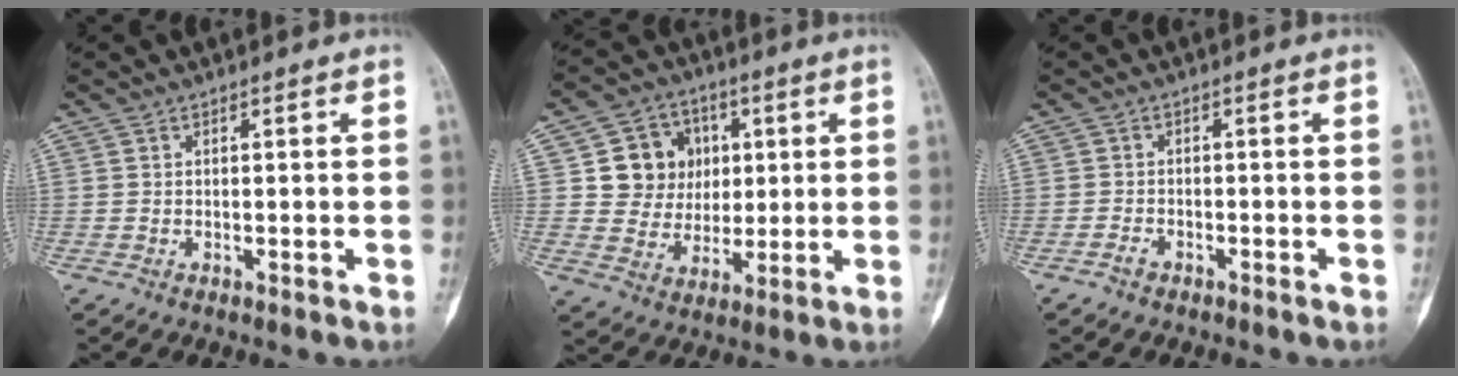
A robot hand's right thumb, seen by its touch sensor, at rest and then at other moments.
{"total": 11.4, "force": [2.6, 10.4, 4.0], "torque": [-0.014, 0.001, 0.048]}
{"total": 1.5, "force": [-1.2, 0.7, 0.5], "torque": [-0.015, 0.005, -0.025]}